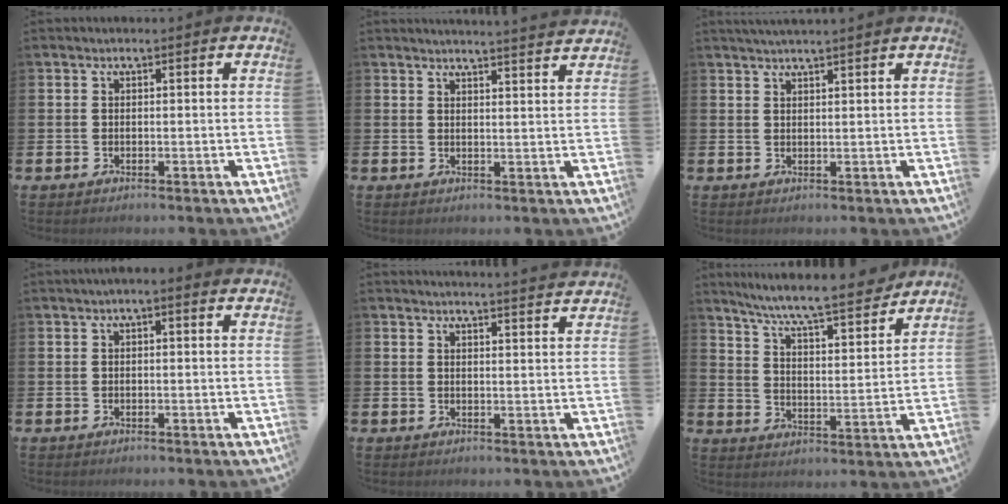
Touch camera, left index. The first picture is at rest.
{"total": 3.4, "force": [3.4, -0.6, 0.0], "torque": [0.002, -0.027, 0.059]}
{"total": 2.0, "force": [1.9, -0.3, 0.4], "torque": [-0.017, -0.001, 0.037]}
{"total": 0.8, "force": [0.1, 0.1, 0.8], "torque": [-0.014, 0.002, 0.000]}
{"total": 3.1, "force": [3.1, -0.5, -0.1], "torque": [0.006, -0.025, 0.054]}
{"total": 8.7, "force": [8.1, 0.2, 3.0], "torque": [-0.086, -0.060, 0.138]}